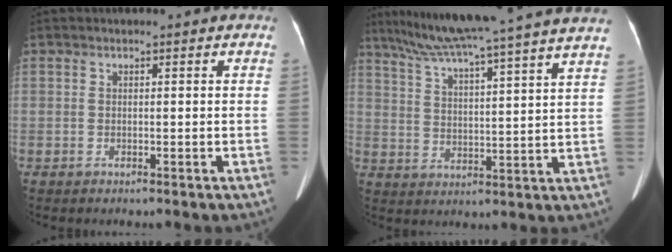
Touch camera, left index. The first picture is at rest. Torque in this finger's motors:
{"motor_torque": [0.69, -1.10, 0.12, 0.13]}